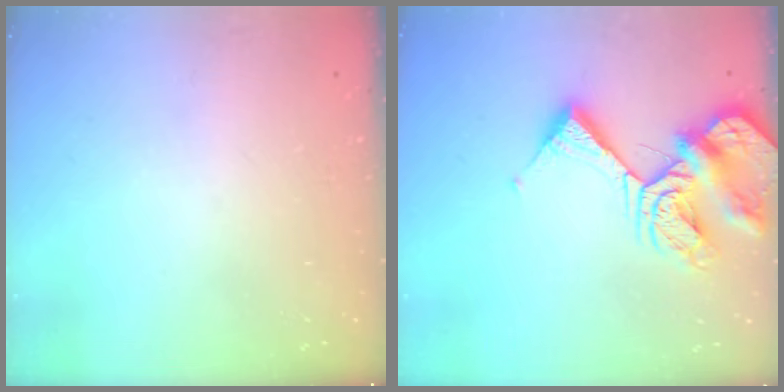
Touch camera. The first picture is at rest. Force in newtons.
{"total": 13.2, "press": 13.1, "slide": 1.5}